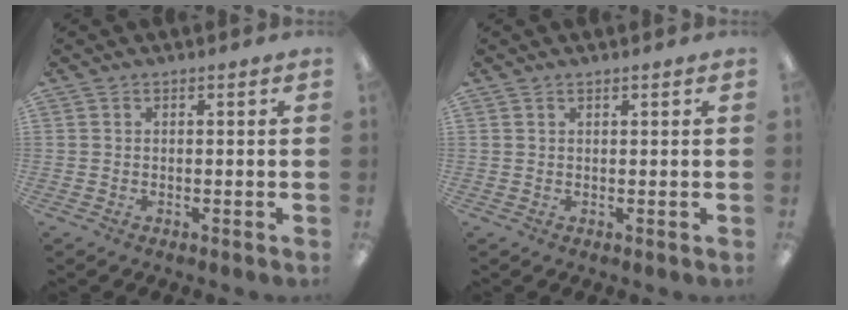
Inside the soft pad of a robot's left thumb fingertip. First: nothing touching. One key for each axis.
{"total": 0.9, "fx": 0.7, "fy": 0.2, "fz": 0.5, "tx": -0.011, "ty": 0.000, "tz": 0.012}